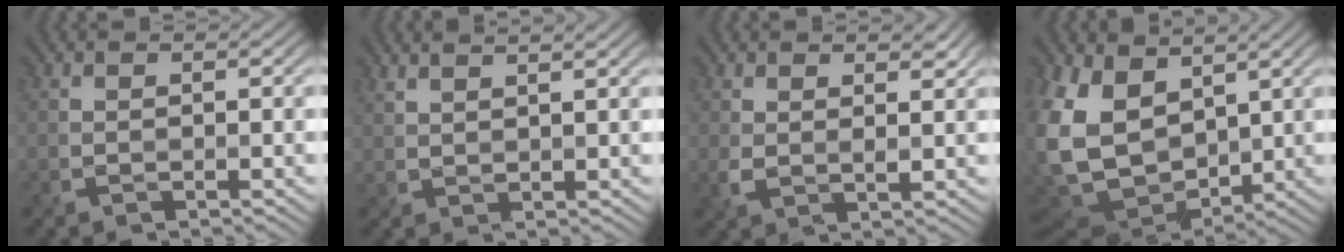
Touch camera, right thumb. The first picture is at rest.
{"total": 3.0, "force": [2.6, 0.5, 1.5], "torque": [-0.014, 0.007, 0.034]}
{"total": 2.9, "force": [1.9, 1.3, 1.7], "torque": [-0.041, -0.007, 0.037]}
{"total": 13.5, "force": [3.2, 9.5, 9.0], "torque": [-0.241, -0.020, 0.083]}